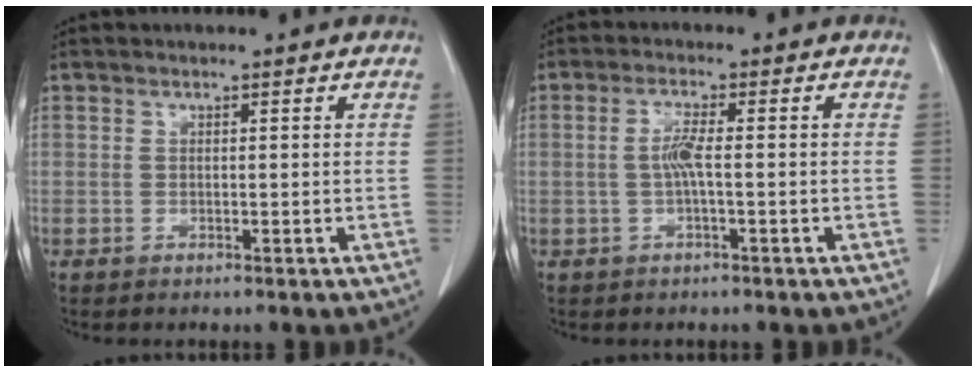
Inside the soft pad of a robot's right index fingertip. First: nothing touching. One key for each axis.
{"total": 3.3, "fx": -0.4, "fy": 0.2, "fz": 3.3, "tx": -0.067, "ty": 0.008, "tz": -0.008}